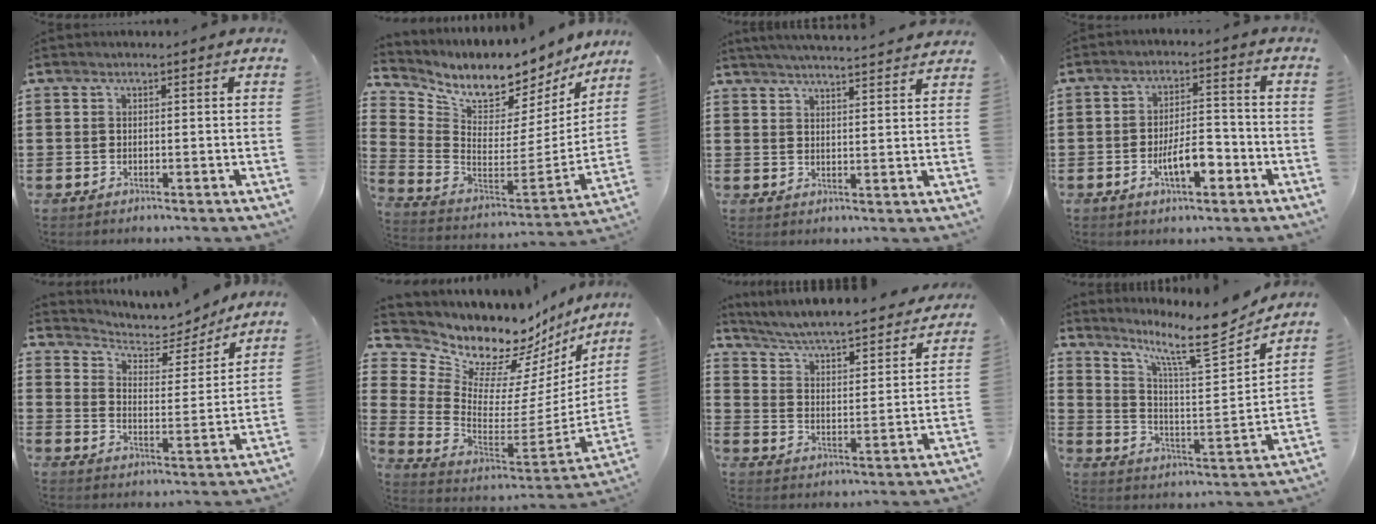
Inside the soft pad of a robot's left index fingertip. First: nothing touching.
{"total": 6.6, "force": [5.9, 2.2, 1.9], "torque": [-0.070, -0.064, 0.098]}
{"total": 3.8, "force": [3.7, -0.7, 0.6], "torque": [-0.023, -0.021, 0.064]}
{"total": 6.6, "force": [-2.8, 2.6, 5.4], "torque": [-0.095, 0.002, -0.056]}
{"total": 4.4, "force": [3.9, 1.7, 1.0], "torque": [-0.038, -0.031, 0.059]}
{"total": 9.6, "force": [8.3, 4.5, 1.6], "torque": [-0.070, -0.080, 0.144]}
{"total": 4.5, "force": [4.2, -0.1, 1.6], "torque": [-0.054, -0.040, 0.060]}
{"total": 11.6, "force": [9.4, 1.5, 6.7], "torque": [-0.135, -0.052, 0.153]}